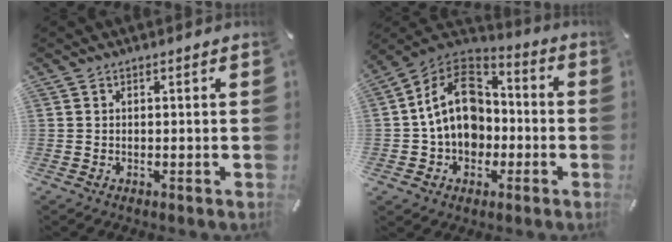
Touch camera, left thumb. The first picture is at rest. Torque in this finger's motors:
{"motor_torque": [0.22, 1.72, 0.55, 0.10, 0.26]}